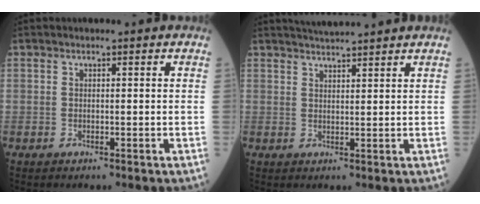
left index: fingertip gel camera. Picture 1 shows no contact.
{"total": 4.8, "force": [4.5, -0.5, 1.5], "torque": [-0.024, 0.023, 0.070]}